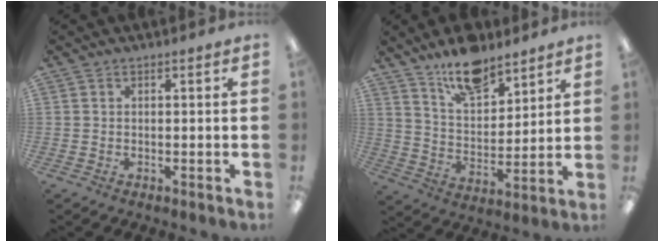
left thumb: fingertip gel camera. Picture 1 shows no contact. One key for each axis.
{"total": 12.4, "fx": 10.0, "fy": 5.3, "fz": 5.0, "tx": -0.081, "ty": -0.060, "tz": 0.185}